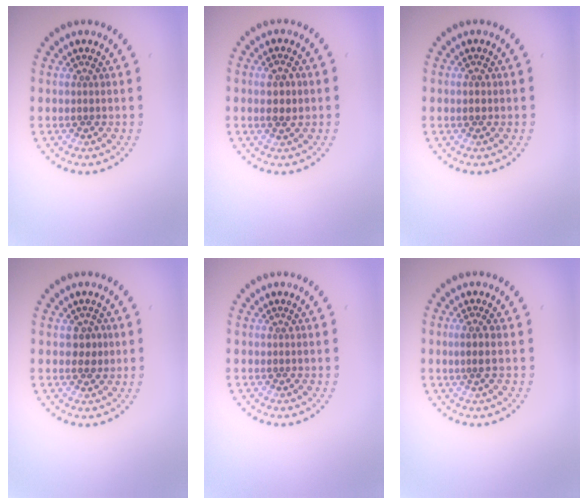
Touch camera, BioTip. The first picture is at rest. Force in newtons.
{"total": 2.1, "press": 2.1, "slide": 0.4}
{"total": 1.0, "press": 1.0, "slide": 0.0}
{"total": 1.7, "press": 1.6, "slide": 0.5}
{"total": 0.0}
{"total": 1.1, "press": 0.9, "slide": 0.7}